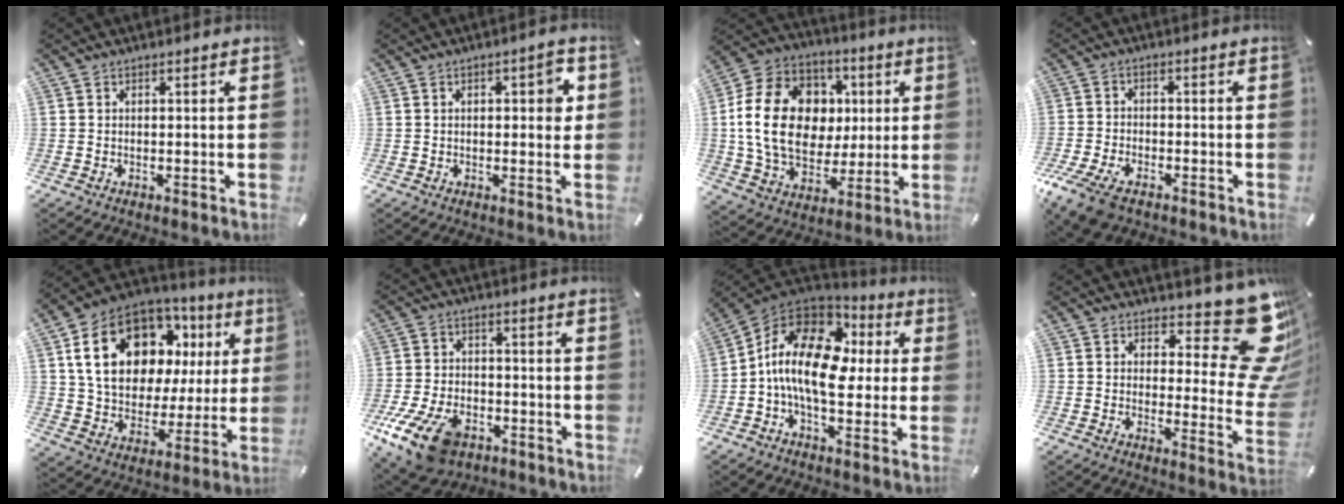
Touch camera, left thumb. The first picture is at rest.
{"total": 4.2, "force": [0.9, 1.7, 3.8], "torque": [-0.042, -0.005, 0.006]}
{"total": 21.6, "force": [1.9, 17.0, 13.2], "torque": [-0.260, 0.020, 0.037]}
{"total": 7.4, "force": [-4.8, 3.8, 4.1], "torque": [-0.098, 0.011, -0.092]}
{"total": 19.9, "force": [7.8, 14.1, 11.8], "torque": [-0.215, -0.032, 0.140]}
{"total": 14.7, "force": [-8.0, 8.7, 8.8], "torque": [-0.175, 0.045, -0.135]}
{"total": 17.1, "force": [-0.4, 10.0, 13.9], "torque": [-0.283, 0.013, -0.011]}
{"total": 17.0, "force": [9.2, 7.5, 12.3], "torque": [-0.145, -0.077, 0.153]}